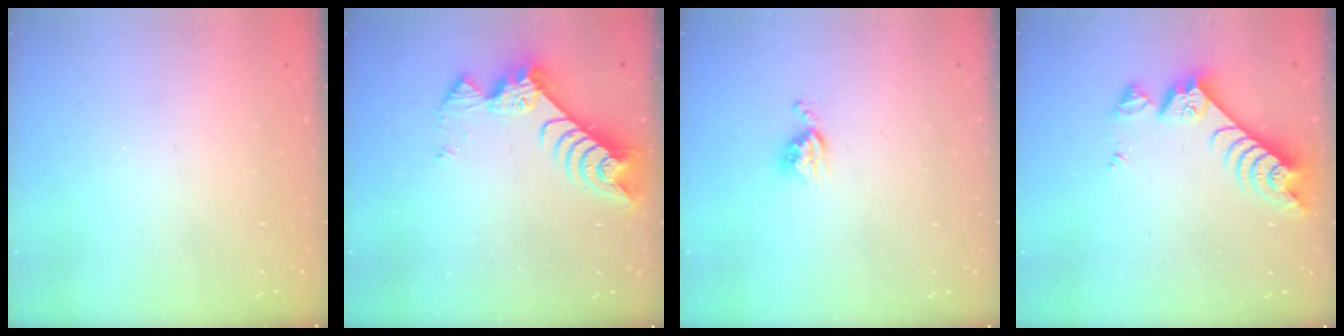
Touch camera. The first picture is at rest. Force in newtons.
{"total": 8.4, "press": 8.3, "slide": 0.7}
{"total": 4.4, "press": 4.3, "slide": 0.5}
{"total": 8.4, "press": 8.4, "slide": 1.0}